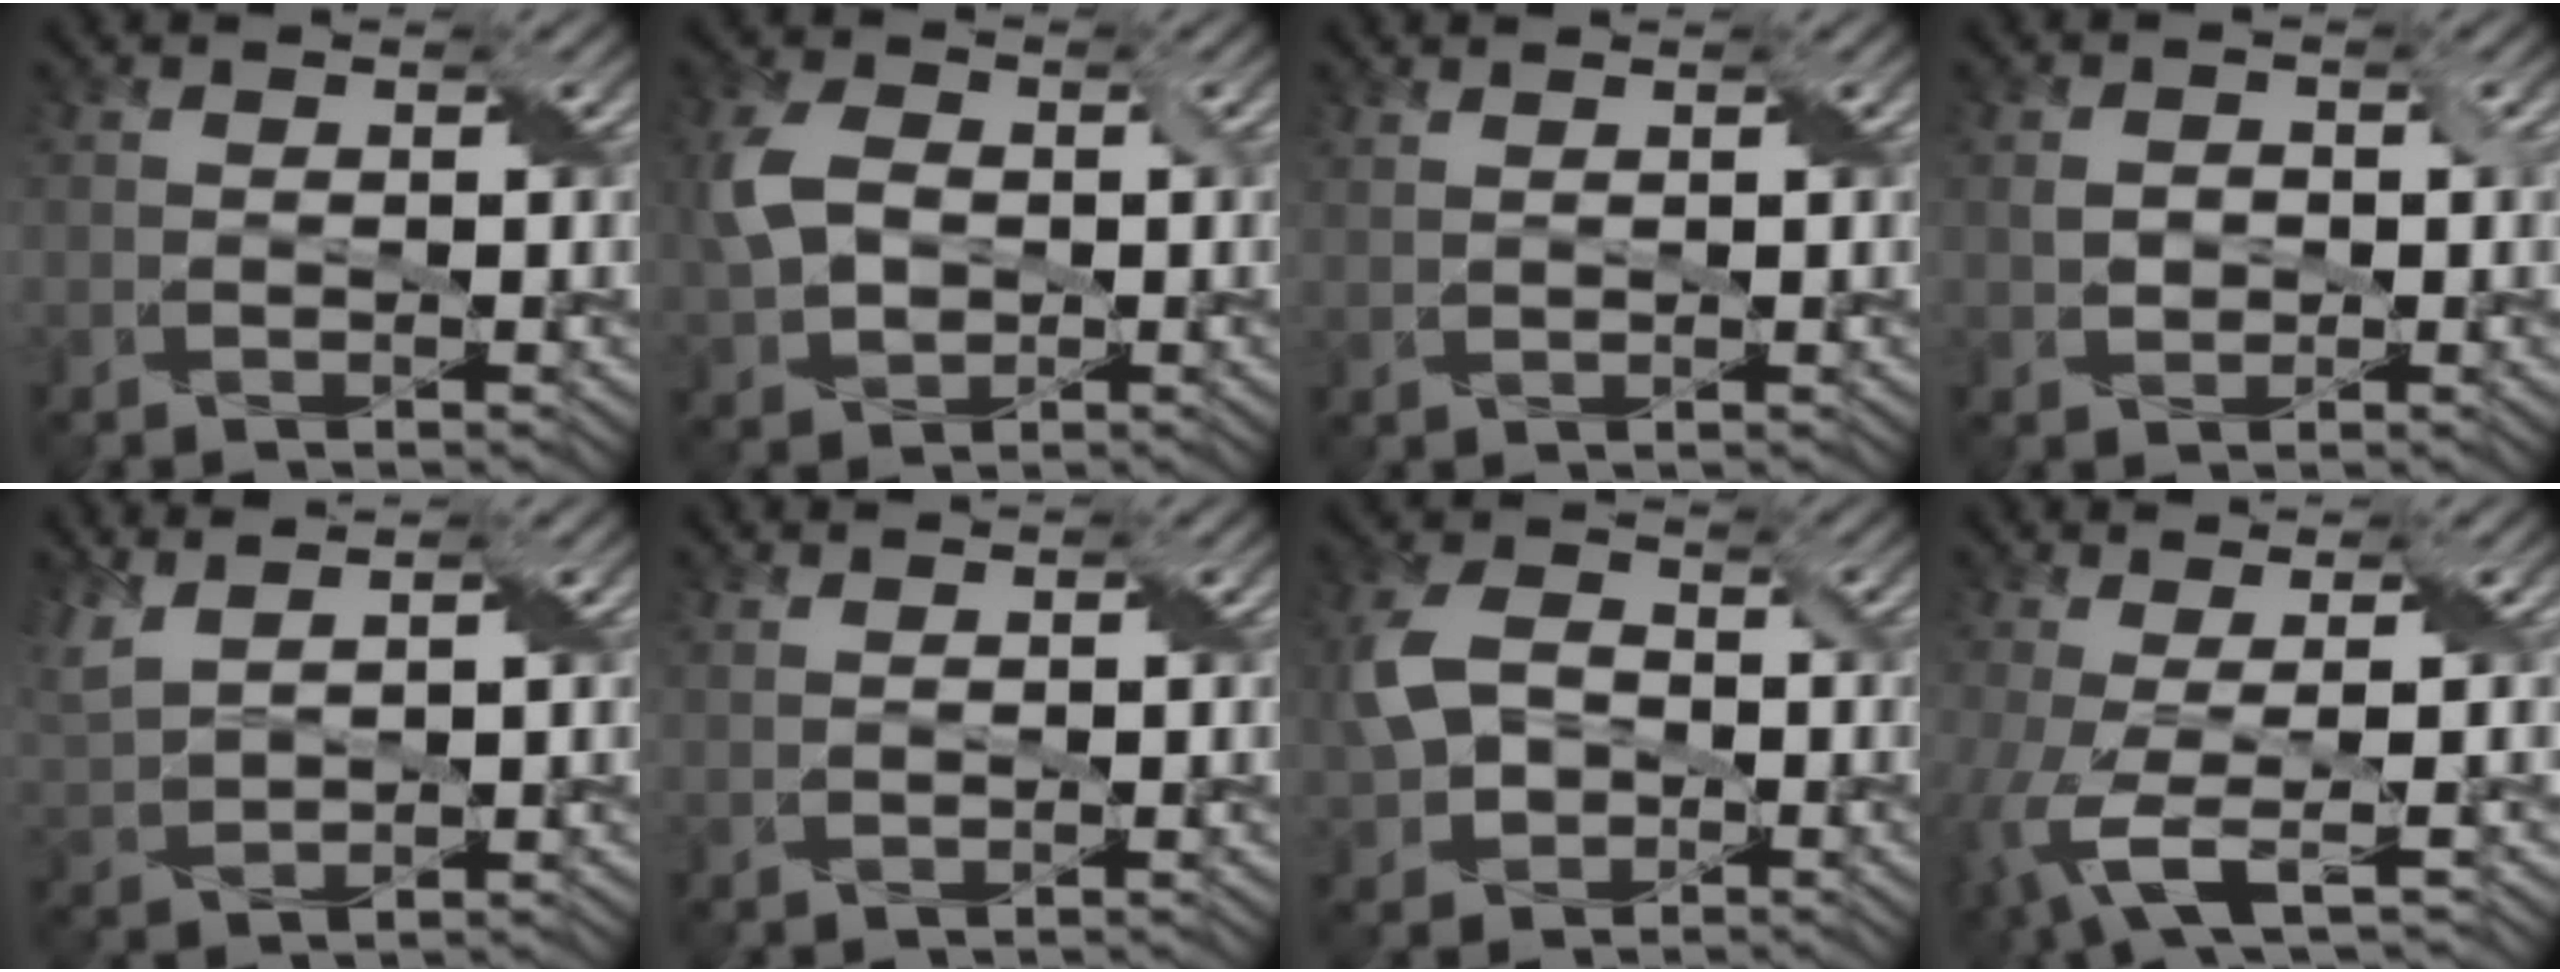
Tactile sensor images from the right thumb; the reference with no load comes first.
{"total": 6.8, "force": [0.5, 4.9, 4.7], "torque": [-0.119, 0.005, 0.008]}
{"total": 1.3, "force": [1.1, 0.3, 0.5], "torque": [-0.007, -0.006, 0.017]}
{"total": 2.1, "force": [0.0, 1.8, 1.1], "torque": [-0.020, -0.002, 0.002]}
{"total": 5.4, "force": [3.9, 1.7, 3.4], "torque": [-0.090, 0.009, 0.081]}
{"total": 0.9, "force": [0.9, 0.2, 0.3], "torque": [-0.004, -0.006, 0.013]}
{"total": 6.3, "force": [-0.6, 4.9, 3.8], "torque": [-0.102, 0.002, -0.017]}
{"total": 6.0, "force": [-1.6, 1.8, 5.5], "torque": [-0.111, -0.009, -0.031]}